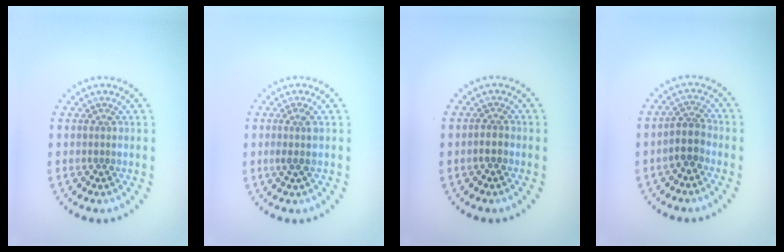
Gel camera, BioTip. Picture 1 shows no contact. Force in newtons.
{"total": 1.5, "press": 1.2, "slide": 0.8}
{"total": 1.2, "press": 1.1, "slide": 0.5}
{"total": 2.3, "press": 1.9, "slide": 1.3}